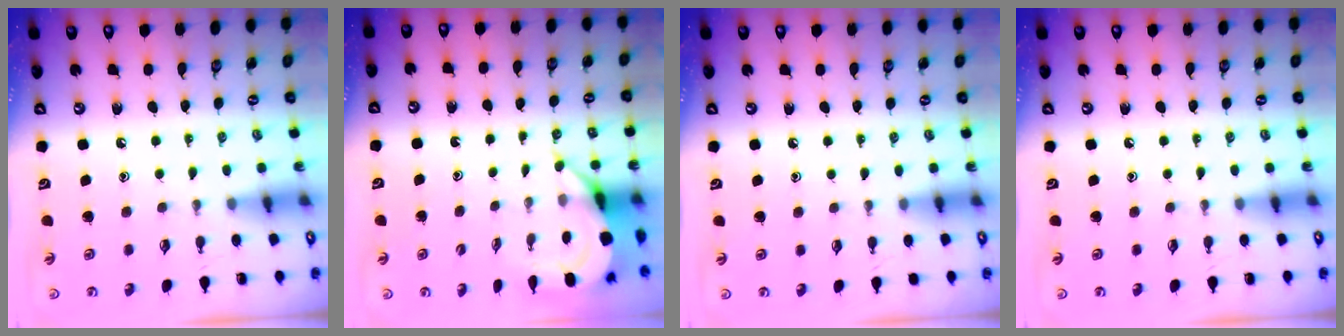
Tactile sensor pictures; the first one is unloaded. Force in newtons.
{"total": 7.0, "press": 6.9, "slide": 0.5}
{"total": 2.4, "press": 2.4, "slide": 0.4}
{"total": 0.0}